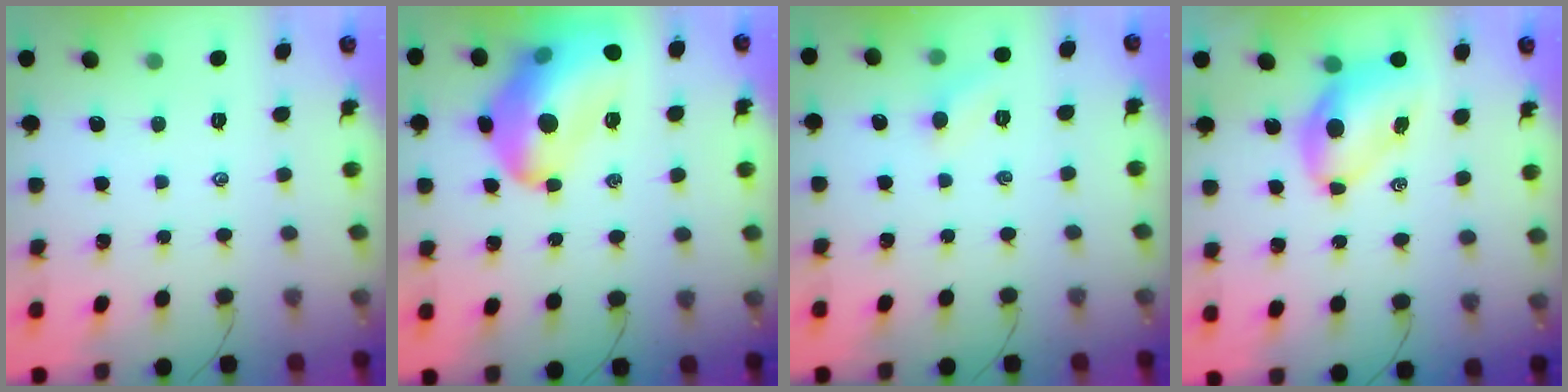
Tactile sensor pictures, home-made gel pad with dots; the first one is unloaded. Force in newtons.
{"total": 21.9, "press": 21.5, "slide": 4.0}
{"total": 5.6, "press": 5.4, "slide": 1.6}
{"total": 7.4, "press": 7.4, "slide": 1.0}